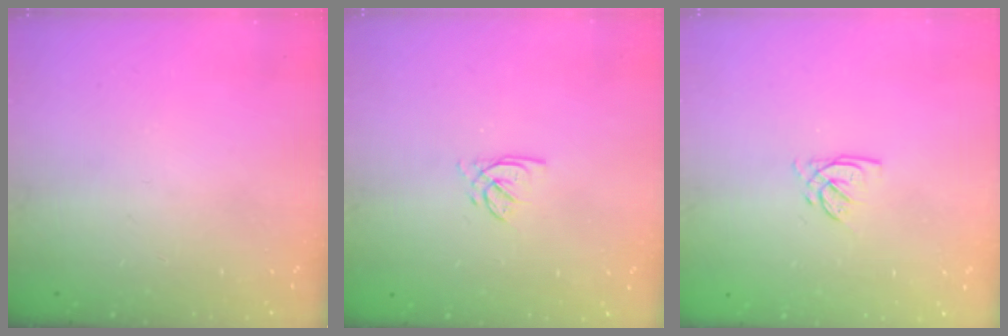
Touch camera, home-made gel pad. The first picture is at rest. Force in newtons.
{"total": 2.2, "press": 2.2, "slide": 0.3}
{"total": 2.8, "press": 2.8, "slide": 0.1}